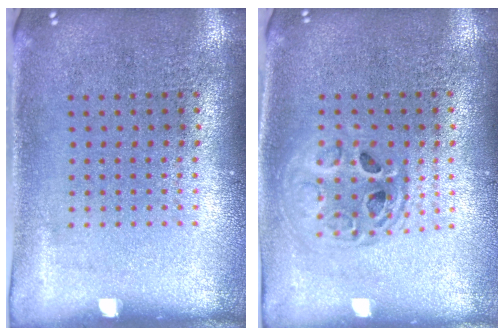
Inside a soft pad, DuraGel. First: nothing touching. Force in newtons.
{"total": 1.4, "press": 1.2, "slide": 0.7}